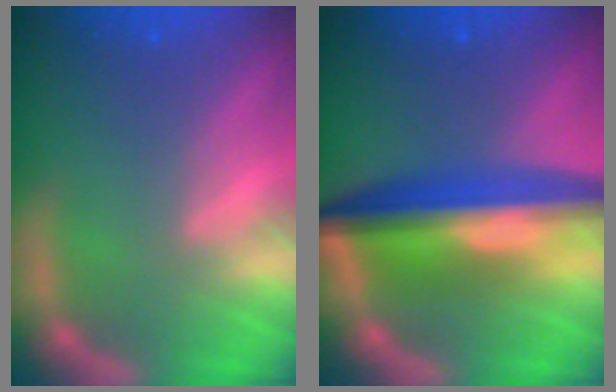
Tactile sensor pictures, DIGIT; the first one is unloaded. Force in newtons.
{"total": 10.0}